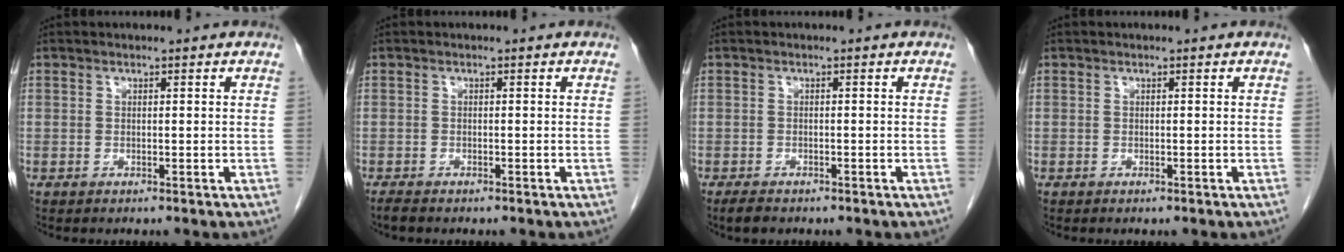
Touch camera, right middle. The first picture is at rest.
{"total": 1.3, "force": [-1.1, 0.3, 0.6], "torque": [-0.020, -0.004, -0.018]}
{"total": 2.2, "force": [-1.7, 0.8, 1.1], "torque": [-0.026, -0.004, -0.024]}
{"total": 0.0}